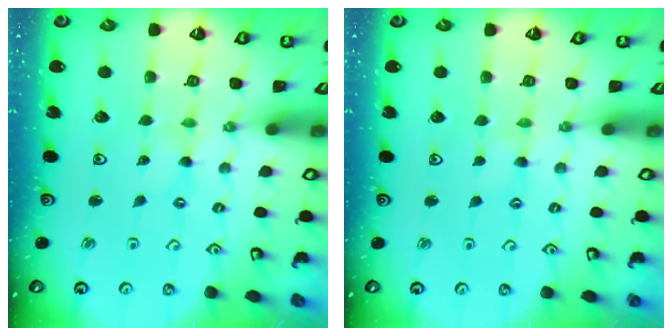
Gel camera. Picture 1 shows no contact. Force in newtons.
{"total": 1.5, "press": 1.5, "slide": 0.3}